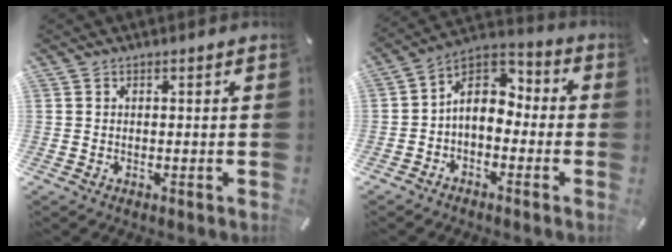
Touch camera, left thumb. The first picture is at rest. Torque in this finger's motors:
{"motor_torque": [0.05, 0.92, 0.57, -0.33, 0.12]}